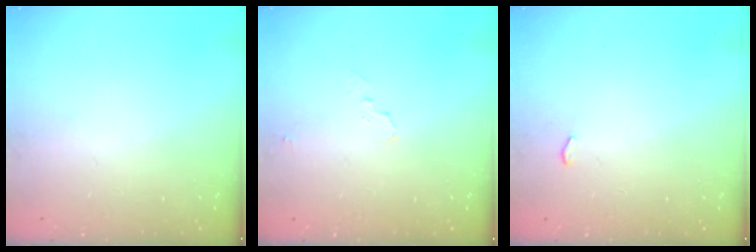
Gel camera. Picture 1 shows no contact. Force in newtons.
{"total": 3.3, "press": 2.9, "slide": 1.6}
{"total": 2.6, "press": 2.0, "slide": 1.7}